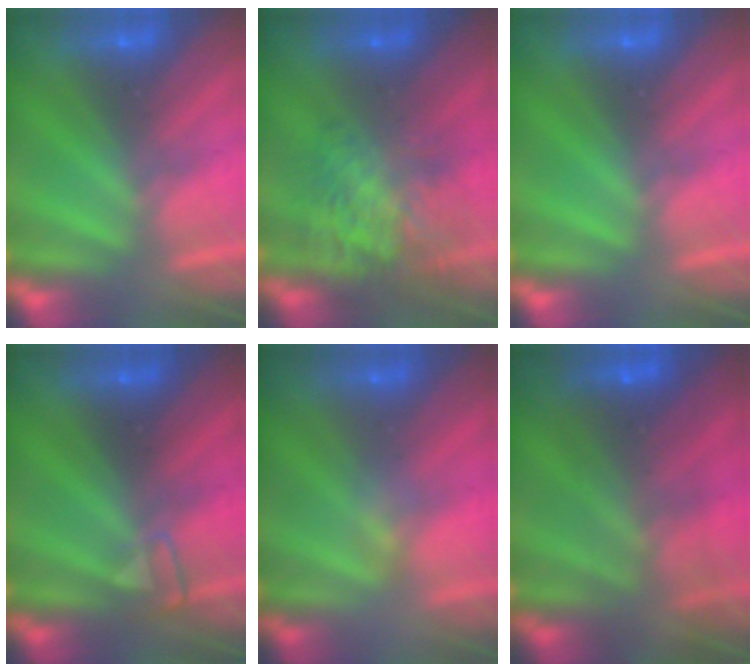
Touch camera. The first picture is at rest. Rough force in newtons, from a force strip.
{"total": 6.9}
{"total": 0.0}
{"total": 3.3}
{"total": 2.3}
{"total": 7.4}